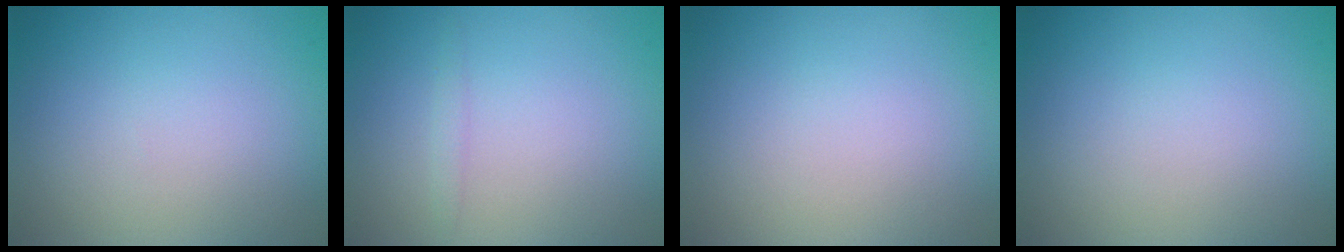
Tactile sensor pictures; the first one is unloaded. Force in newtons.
{"total": 0.8, "press": 0.8, "slide": 0.0}
{"total": 0.0}
{"total": 0.0}